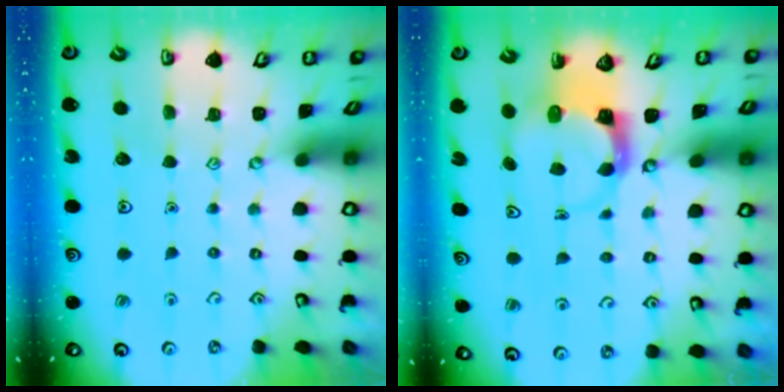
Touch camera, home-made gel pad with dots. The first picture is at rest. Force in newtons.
{"total": 3.8, "press": 3.7, "slide": 0.5}